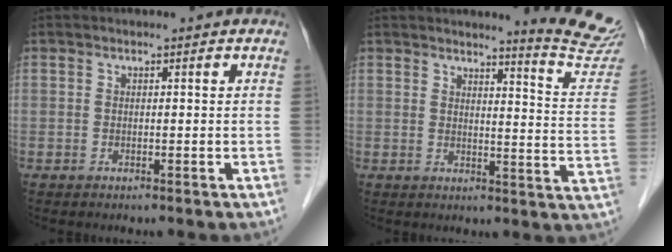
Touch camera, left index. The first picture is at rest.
{"total": 10.9, "force": [10.6, -1.5, 2.1], "torque": [-0.021, -0.105, 0.104]}